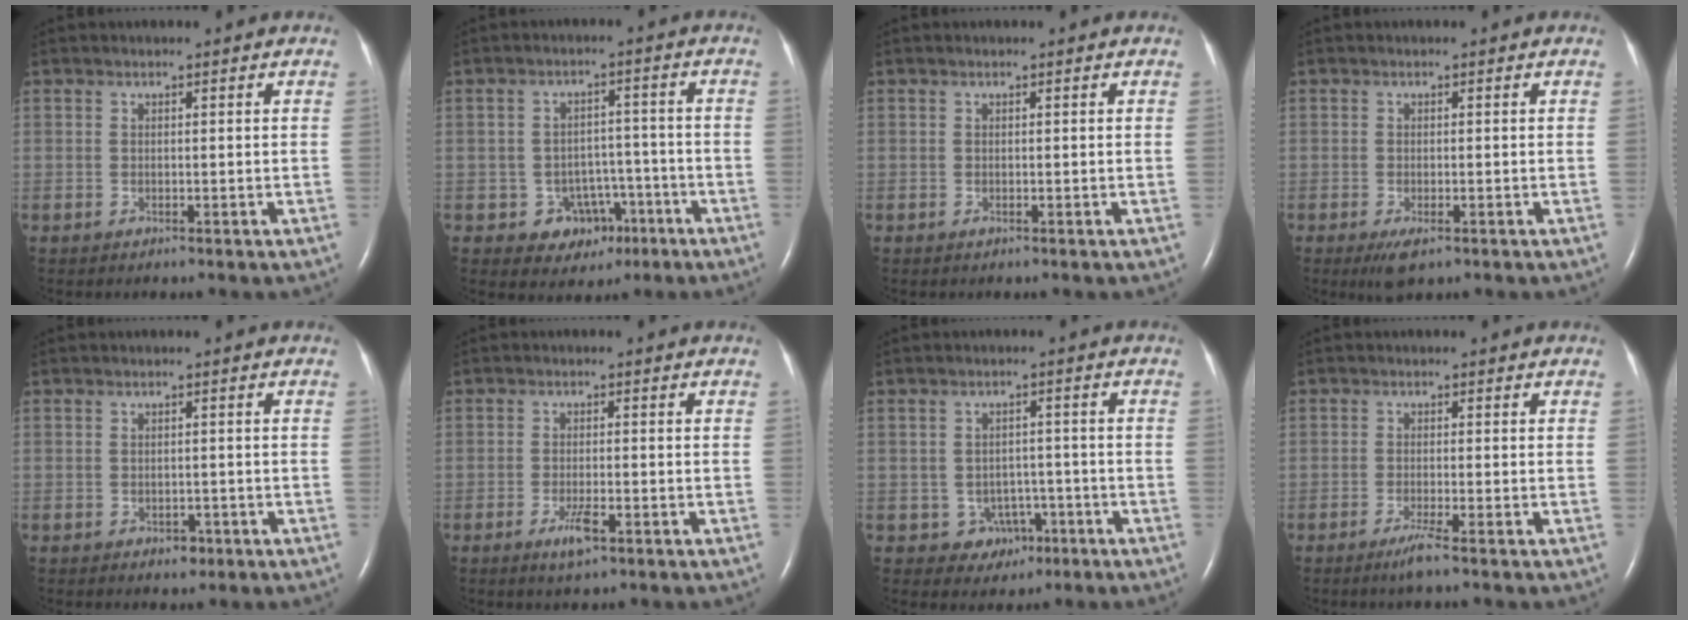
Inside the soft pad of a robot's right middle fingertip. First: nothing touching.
{"total": 6.0, "force": [-2.8, 5.1, 1.5], "torque": [-0.009, 0.019, -0.027]}
{"total": 0.0}
{"total": 2.8, "force": [-1.5, 0.9, 2.2], "torque": [-0.045, -0.005, -0.022]}
{"total": 1.6, "force": [-0.8, 1.1, 0.8], "torque": [-0.011, 0.002, -0.007]}
{"total": 3.1, "force": [-1.7, 0.6, 2.6], "torque": [-0.053, -0.004, -0.030]}
{"total": 4.3, "force": [-1.7, 3.8, 0.7], "torque": [-0.004, 0.015, -0.011]}
{"total": 2.3, "force": [-1.6, -0.4, 1.6], "torque": [-0.038, -0.006, -0.033]}